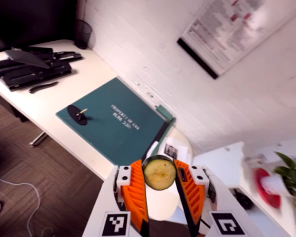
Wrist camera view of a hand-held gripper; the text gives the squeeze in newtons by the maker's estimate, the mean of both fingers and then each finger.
{"total": 8.9, "left": 8.5, "right": 9.4}